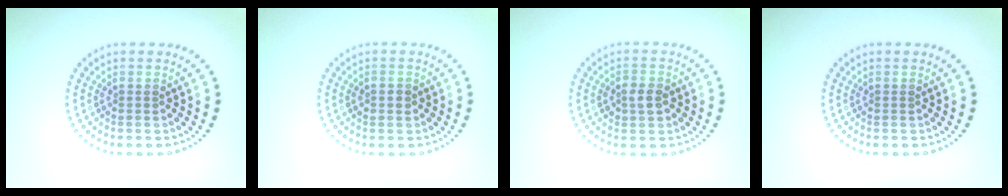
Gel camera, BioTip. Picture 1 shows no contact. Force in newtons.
{"total": 1.5, "press": 1.5, "slide": 0.2}
{"total": 1.9, "press": 1.9, "slide": 0.4}
{"total": 0.0}